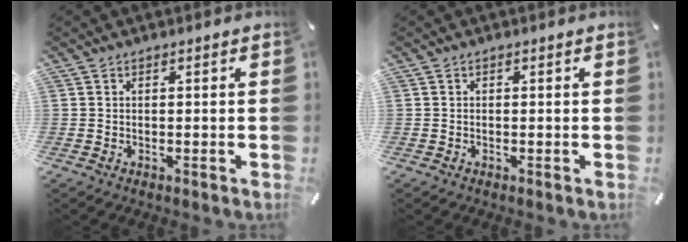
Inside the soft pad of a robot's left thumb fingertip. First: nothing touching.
{"total": 0.0}